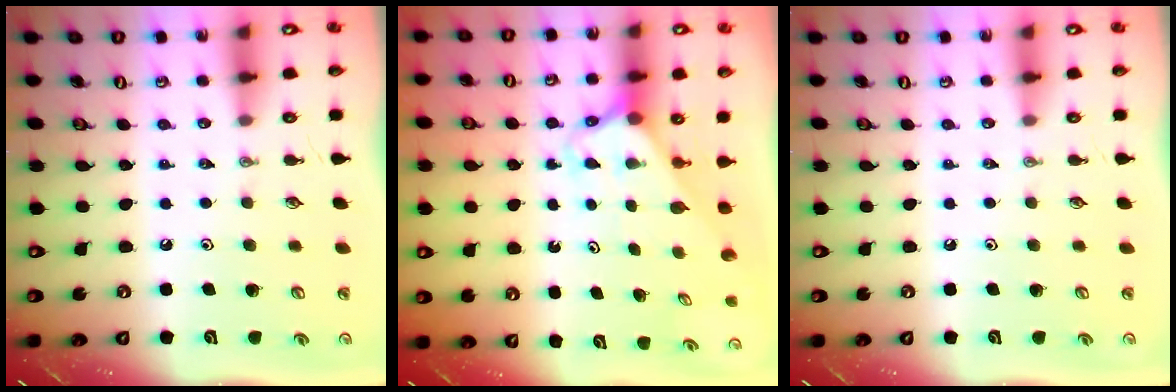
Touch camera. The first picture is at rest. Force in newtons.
{"total": 2.5, "press": 2.5, "slide": 0.1}
{"total": 0.0}